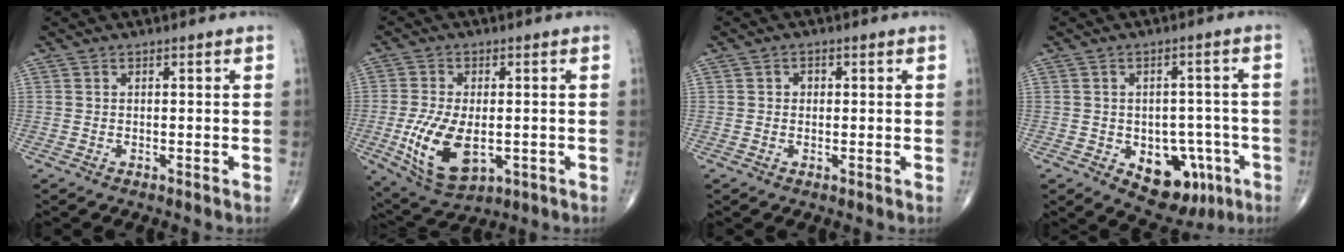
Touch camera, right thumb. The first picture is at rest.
{"total": 12.7, "force": [-2.5, 6.8, 10.4], "torque": [-0.195, -0.012, -0.031]}
{"total": 1.4, "force": [0.2, 1.2, 0.7], "torque": [-0.004, 0.002, 0.000]}
{"total": 11.5, "force": [-4.3, 7.7, 7.4], "torque": [-0.054, 0.028, -0.046]}